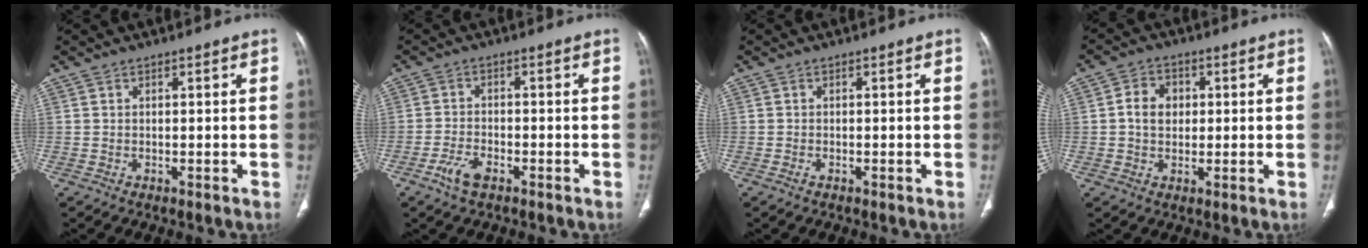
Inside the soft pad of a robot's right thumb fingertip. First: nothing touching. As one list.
[{"total": 4.3, "force": [-2.6, 1.9, 2.8], "torque": [-0.060, 0.013, -0.050]}, {"total": 0.6, "force": [-0.4, 0.3, 0.3], "torque": [-0.010, 0.003, -0.007]}, {"total": 5.8, "force": [0.6, 4.6, 3.5], "torque": [-0.040, 0.007, 0.005]}]